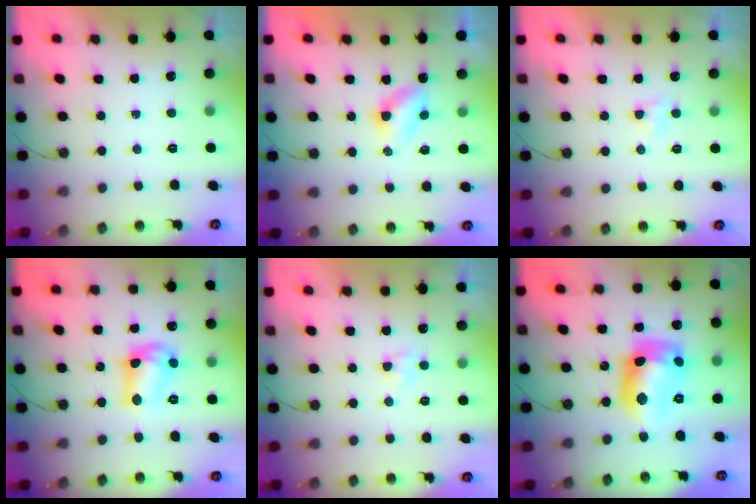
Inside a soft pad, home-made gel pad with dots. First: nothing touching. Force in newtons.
{"total": 3.7, "press": 3.7, "slide": 0.5}
{"total": 2.7, "press": 2.7, "slide": 0.4}
{"total": 10.9, "press": 10.9, "slide": 0.6}
{"total": 2.7, "press": 2.7, "slide": 0.4}
{"total": 14.4, "press": 14.4, "slide": 0.9}